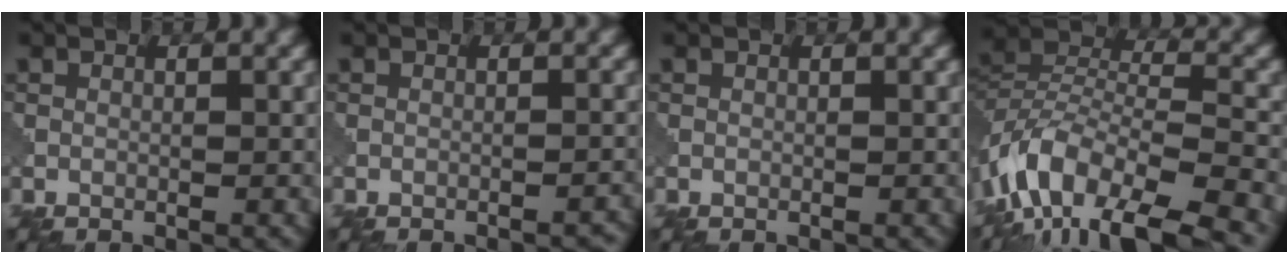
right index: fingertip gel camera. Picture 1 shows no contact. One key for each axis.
{"total": 1.9, "fx": -1.7, "fy": 0.4, "fz": 0.8, "tx": 0.000, "ty": 0.003, "tz": -0.023}
{"total": 0.0}
{"total": 12.6, "fx": -8.7, "fy": 5.1, "fz": 7.5, "tx": -0.149, "ty": 0.004, "tz": -0.158}